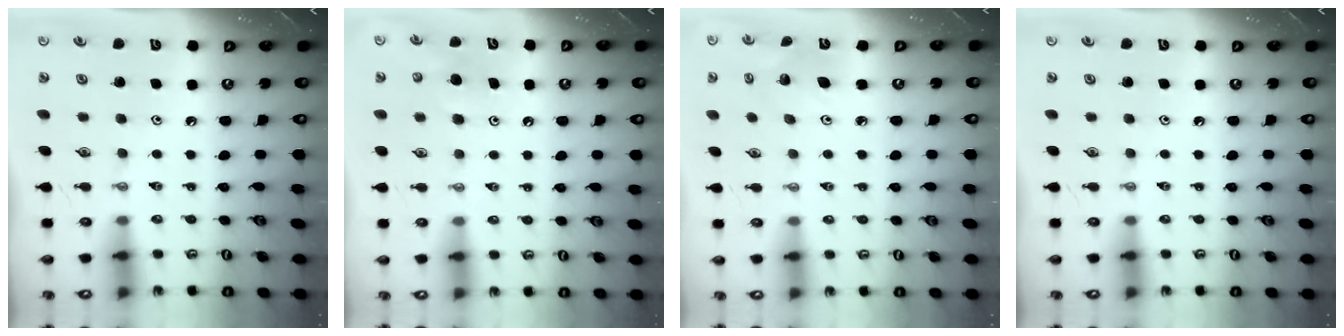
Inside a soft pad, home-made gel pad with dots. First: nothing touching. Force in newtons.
{"total": 5.0, "press": 4.9, "slide": 0.9}
{"total": 5.0, "press": 4.7, "slide": 1.8}
{"total": 0.0}